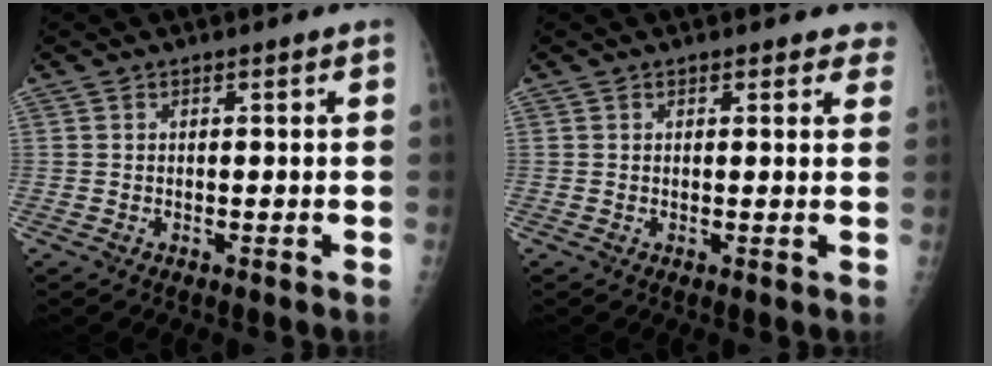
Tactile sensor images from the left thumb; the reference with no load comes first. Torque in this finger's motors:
{"motor_torque": [0.01, -0.06, -0.11, -0.14, 0.02]}